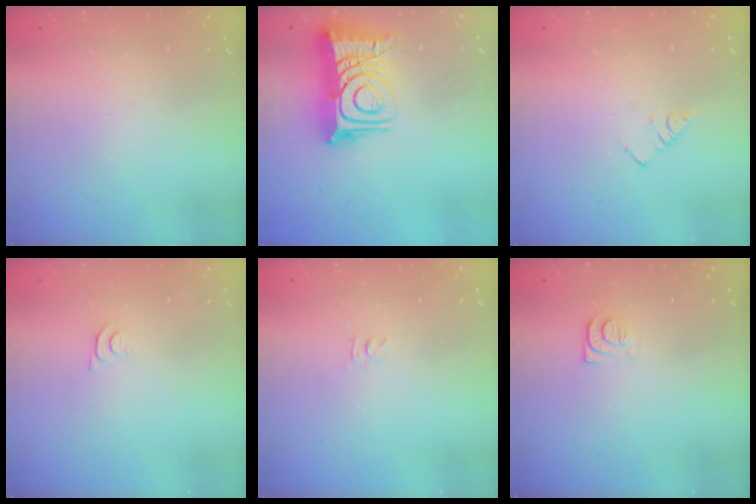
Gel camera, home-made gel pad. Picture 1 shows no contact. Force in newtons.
{"total": 16.5, "press": 16.4, "slide": 1.5}
{"total": 2.5, "press": 2.5, "slide": 0.1}
{"total": 3.2, "press": 3.2, "slide": 0.4}
{"total": 2.8, "press": 2.8, "slide": 0.4}
{"total": 6.7, "press": 6.6, "slide": 0.7}